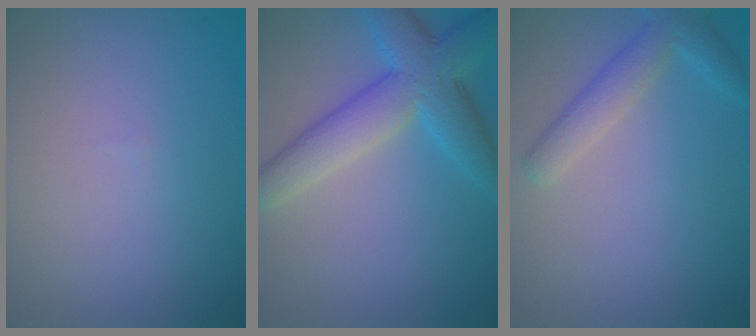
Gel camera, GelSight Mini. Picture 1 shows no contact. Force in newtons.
{"total": 6.2, "press": 6.2, "slide": 0.2}
{"total": 2.1, "press": 2.1, "slide": 0.3}